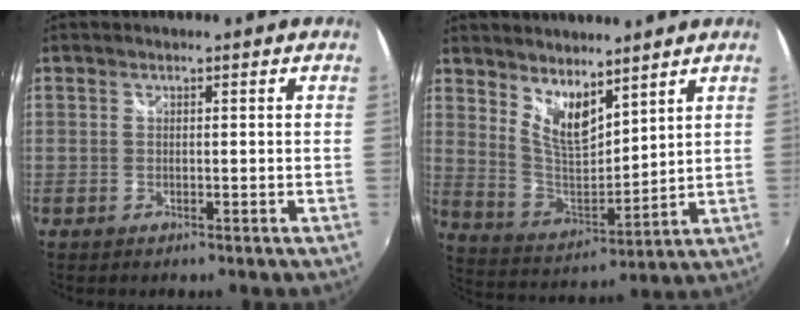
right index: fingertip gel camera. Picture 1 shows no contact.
{"total": 9.2, "force": [6.3, 3.5, 5.7], "torque": [-0.100, -0.012, 0.126]}